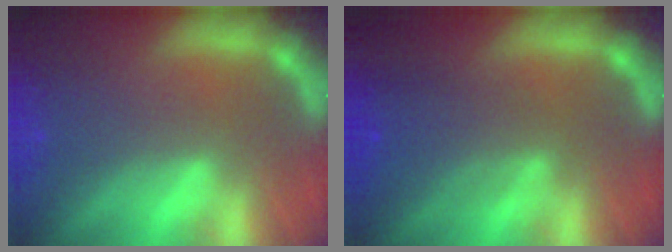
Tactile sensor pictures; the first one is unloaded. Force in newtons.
{"total": 4.1}